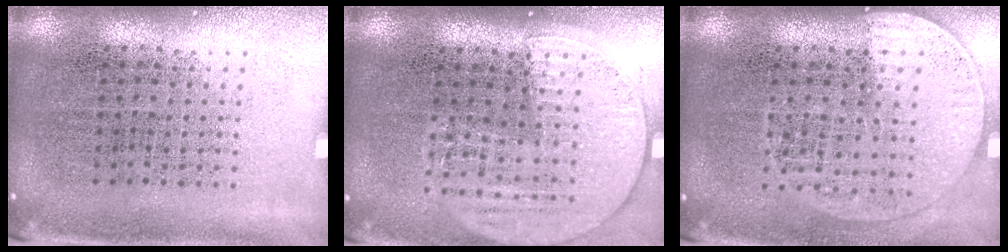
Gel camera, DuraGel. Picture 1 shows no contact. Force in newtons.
{"total": 1.5, "press": 1.3, "slide": 0.7}
{"total": 1.3, "press": 1.2, "slide": 0.5}